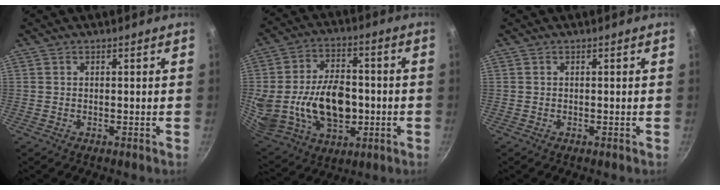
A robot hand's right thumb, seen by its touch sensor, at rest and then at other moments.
{"total": 22.9, "force": [-1.8, 15.4, 16.9], "torque": [-0.310, 0.015, -0.013]}
{"total": 0.0}